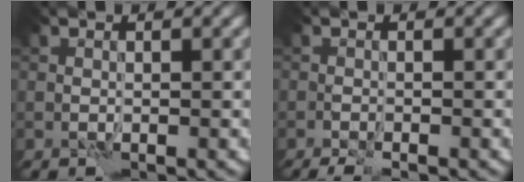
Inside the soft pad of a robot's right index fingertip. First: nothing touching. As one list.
[{"total": 1.7, "force": [-1.4, 0.2, 0.9], "torque": [-0.025, -0.003, -0.027]}]